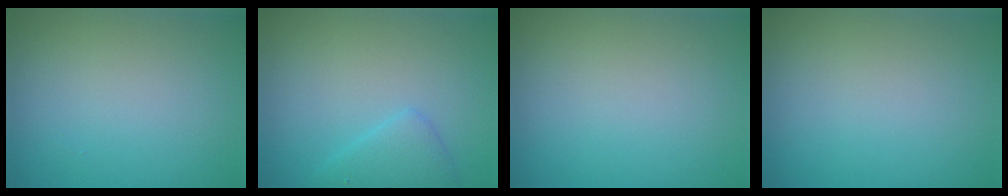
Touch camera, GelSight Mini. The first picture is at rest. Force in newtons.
{"total": 2.4, "press": 2.4, "slide": 0.1}
{"total": 0.0}
{"total": 0.0}